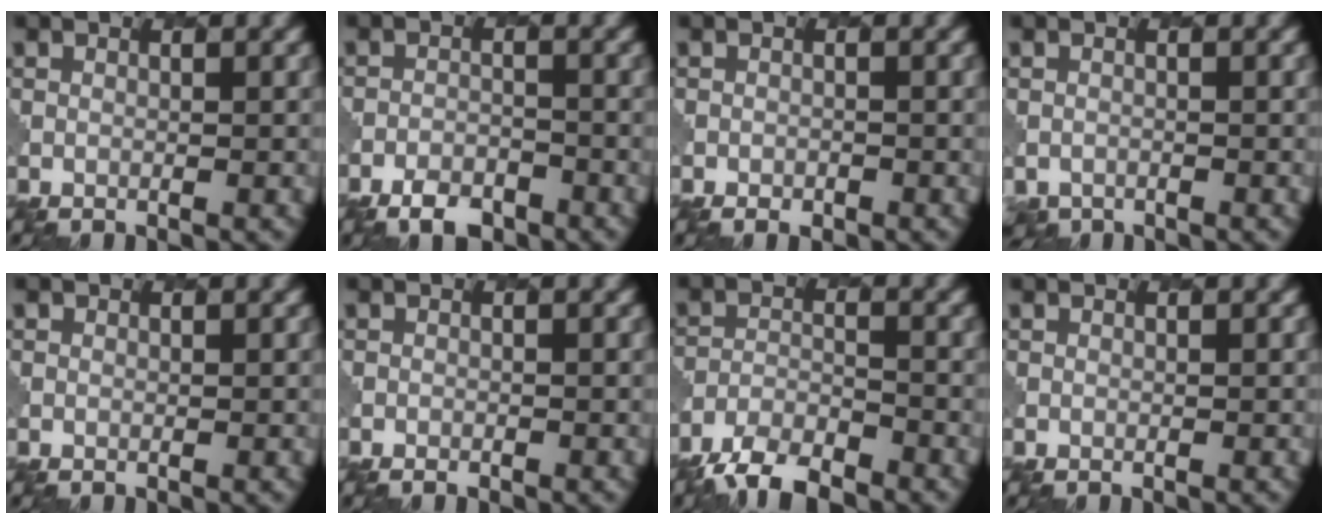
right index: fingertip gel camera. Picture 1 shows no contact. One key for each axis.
{"total": 3.7, "fx": -3.0, "fy": 1.6, "fz": 1.5, "tx": -0.020, "ty": -0.004, "tz": -0.053}
{"total": 1.1, "fx": -0.8, "fy": 0.7, "fz": 0.4, "tx": -0.004, "ty": -0.003, "tz": -0.012}
{"total": 1.6, "fx": -1.4, "fy": 0.6, "fz": -0.5, "tx": 0.003, "ty": -0.004, "tz": -0.019}
{"total": 0.0}
{"total": 0.7, "fx": -0.6, "fy": 0.2, "fz": 0.2, "tx": -0.003, "ty": -0.002, "tz": -0.009}
{"total": 5.4, "fx": -4.6, "fy": 1.7, "fz": 2.3, "tx": -0.040, "ty": -0.012, "tz": -0.093}
{"total": 0.0}